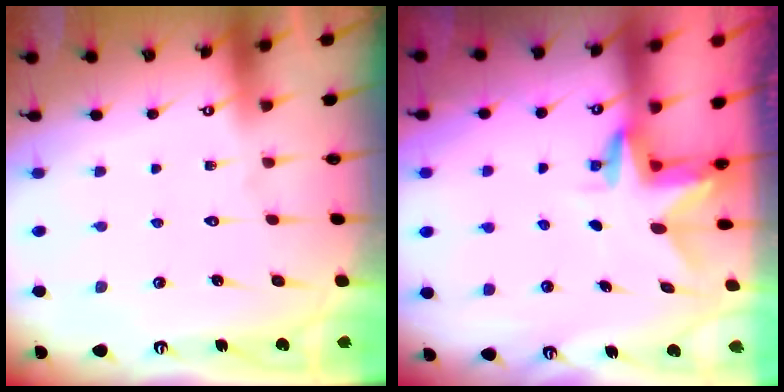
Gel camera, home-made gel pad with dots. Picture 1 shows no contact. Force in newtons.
{"total": 2.9, "press": 2.9, "slide": 0.2}